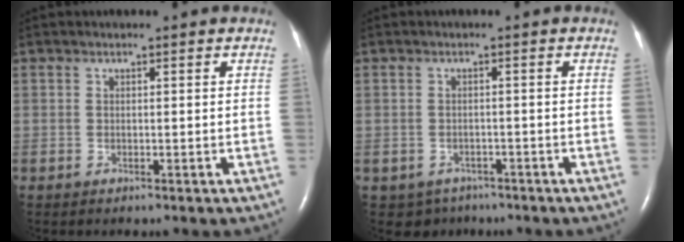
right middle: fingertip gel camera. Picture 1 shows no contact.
{"total": 3.3, "force": [-2.2, 2.4, 0.2], "torque": [-0.004, 0.006, -0.028]}